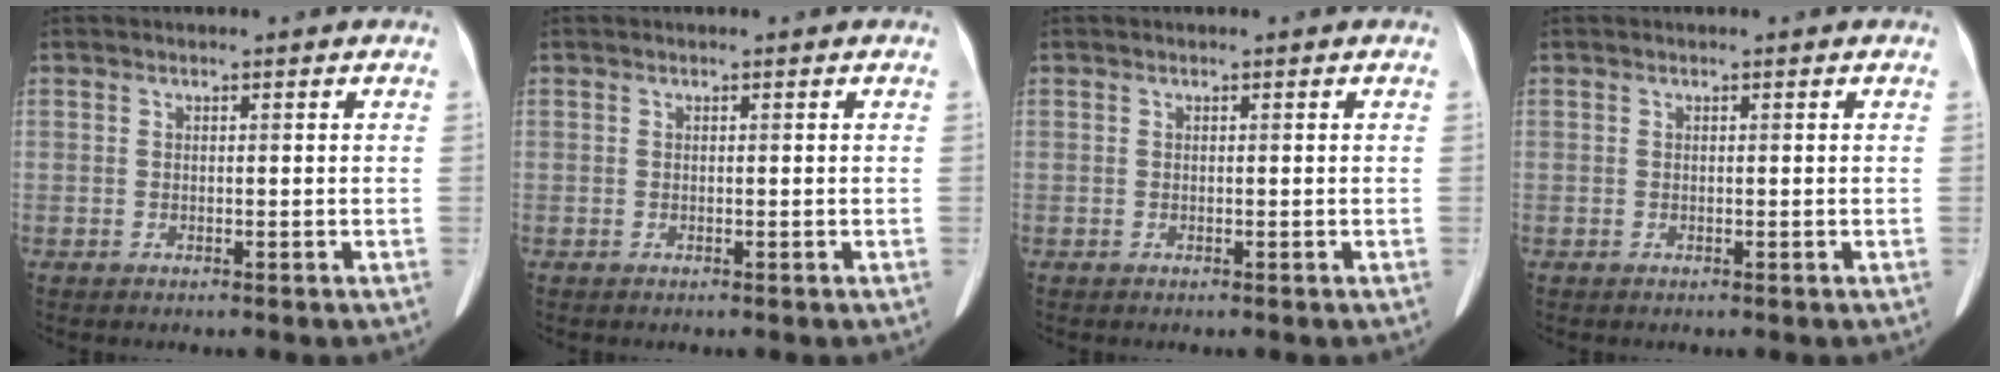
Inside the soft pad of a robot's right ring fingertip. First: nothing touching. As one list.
[{"total": 0.0}, {"total": 0.0}, {"total": 0.0}]